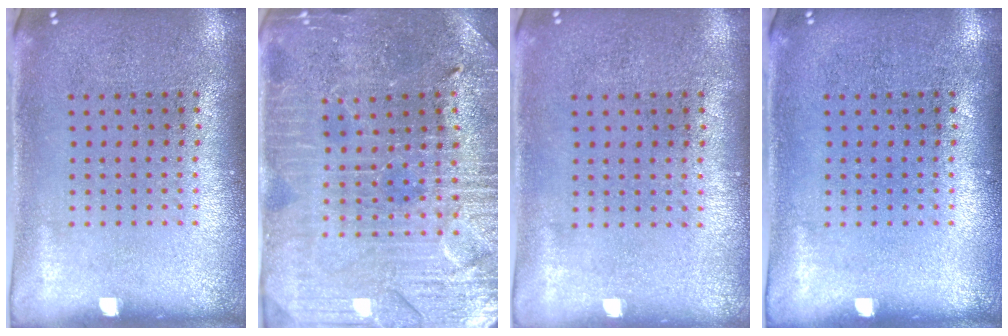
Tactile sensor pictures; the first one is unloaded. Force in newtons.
{"total": 3.3, "press": 3.3, "slide": 0.6}
{"total": 0.0}
{"total": 0.0}